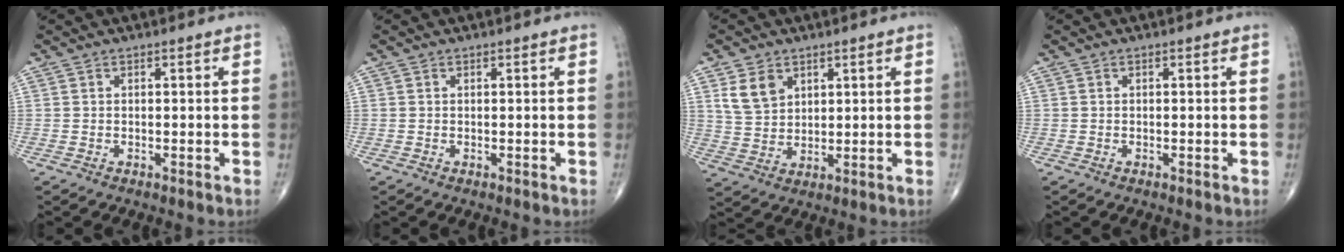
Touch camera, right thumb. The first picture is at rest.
{"total": 0.0}
{"total": 6.4, "force": [3.2, 4.5, 3.3], "torque": [-0.049, -0.014, 0.070]}
{"total": 0.0}